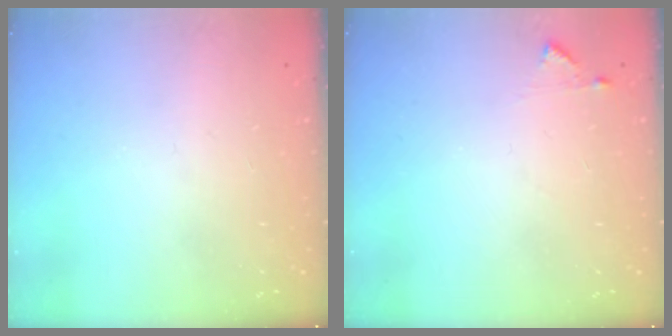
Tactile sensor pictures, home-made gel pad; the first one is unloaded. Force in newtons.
{"total": 4.4, "press": 4.3, "slide": 0.4}